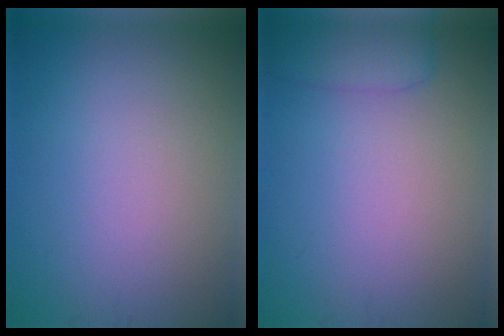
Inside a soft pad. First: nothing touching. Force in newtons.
{"total": 2.5, "press": 2.5, "slide": 0.2}